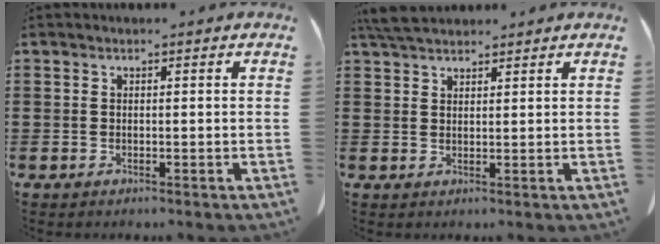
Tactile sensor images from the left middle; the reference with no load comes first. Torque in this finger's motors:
{"motor_torque": [0.18, 0.14, 0.04, 0.02]}